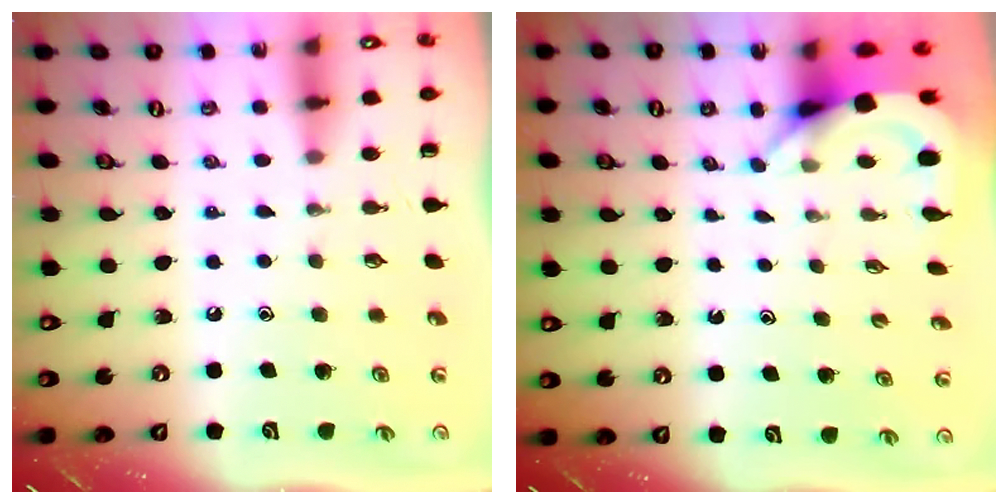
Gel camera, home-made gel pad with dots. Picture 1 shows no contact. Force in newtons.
{"total": 3.9, "press": 3.9, "slide": 0.2}